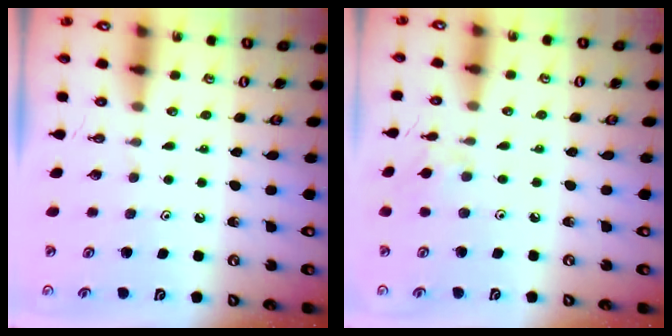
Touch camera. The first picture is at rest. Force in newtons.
{"total": 3.9, "press": 3.9, "slide": 0.6}